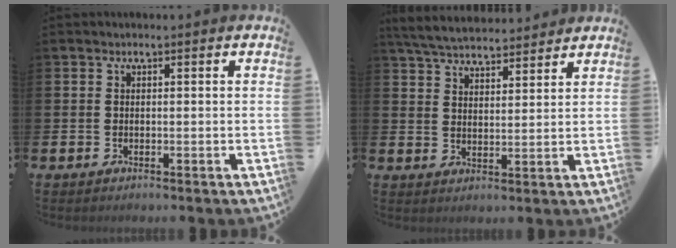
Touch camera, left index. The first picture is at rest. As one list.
[{"total": 5.7, "force": [5.6, 0.7, 1.0], "torque": [-0.044, -0.025, 0.102]}]